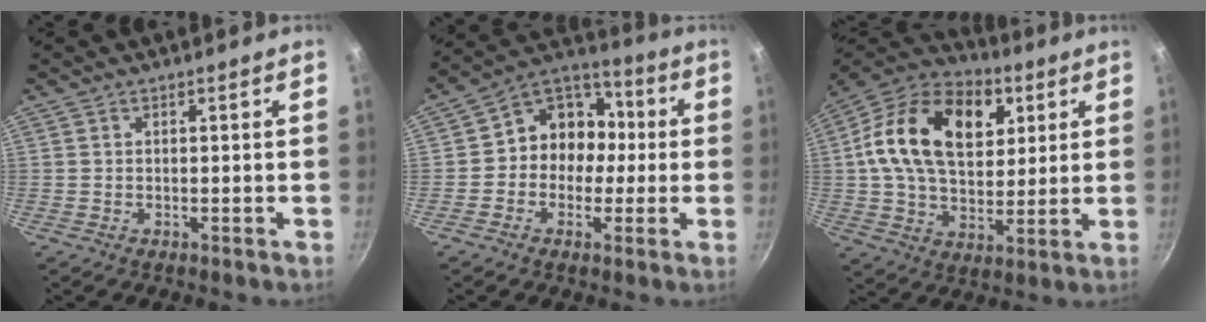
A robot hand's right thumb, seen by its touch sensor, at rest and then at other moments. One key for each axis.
{"total": 11.9, "fx": -0.5, "fy": 10.4, "fz": 5.8, "tx": -0.034, "ty": 0.041, "tz": -0.031}
{"total": 23.3, "fx": 6.6, "fy": 15.1, "fz": 16.5, "tx": -0.257, "ty": 0.004, "tz": 0.099}